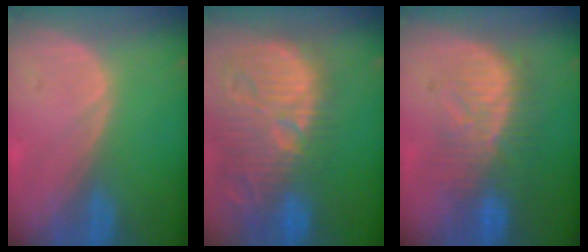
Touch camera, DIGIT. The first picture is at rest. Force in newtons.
{"total": 15.0, "press": 13.1, "slide": 7.2}
{"total": 9.3, "press": 8.8, "slide": 3.1}